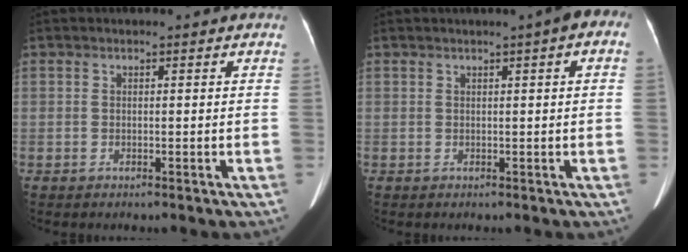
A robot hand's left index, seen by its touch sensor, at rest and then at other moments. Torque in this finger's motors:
{"motor_torque": [0.12, -1.20, 0.03, -0.01]}